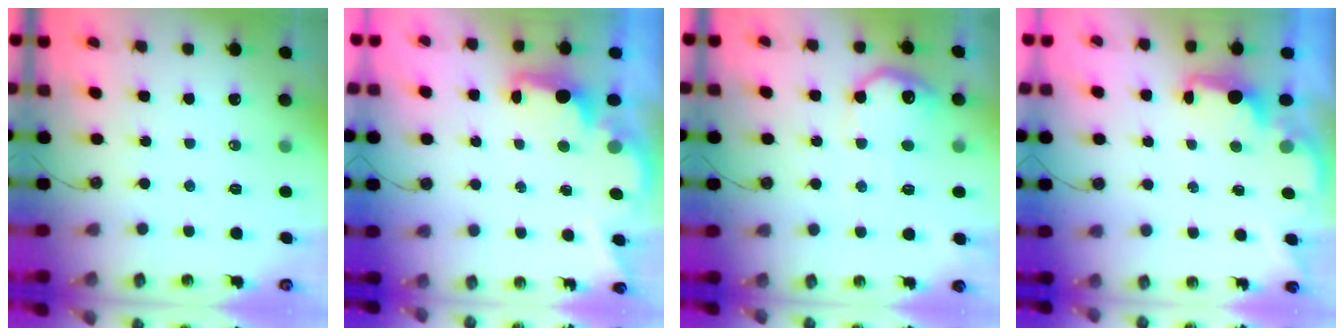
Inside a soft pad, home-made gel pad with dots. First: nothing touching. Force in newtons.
{"total": 3.0, "press": 2.9, "slide": 0.5}
{"total": 11.7, "press": 11.7, "slide": 0.6}
{"total": 1.8, "press": 1.6, "slide": 0.8}